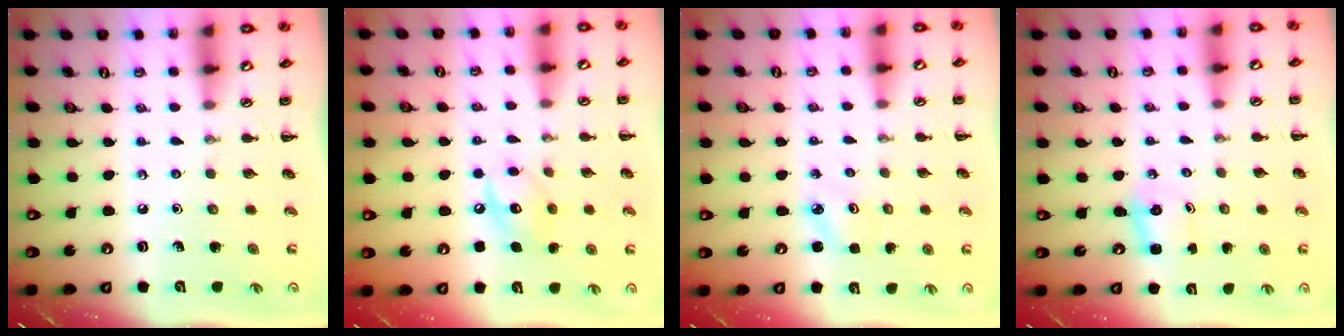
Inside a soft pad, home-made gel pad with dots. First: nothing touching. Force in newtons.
{"total": 9.5, "press": 9.5, "slide": 0.8}
{"total": 2.4, "press": 2.3, "slide": 0.7}
{"total": 2.4, "press": 2.4, "slide": 0.6}